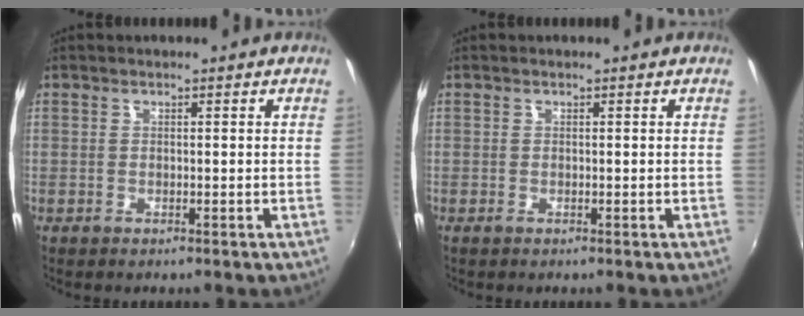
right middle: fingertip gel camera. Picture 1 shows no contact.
{"total": 0.0}